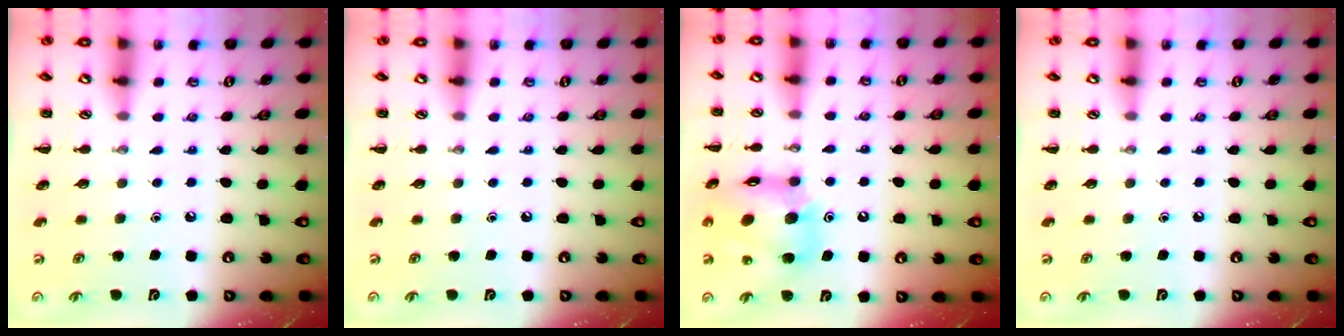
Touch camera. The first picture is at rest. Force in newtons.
{"total": 0.0}
{"total": 15.7, "press": 15.3, "slide": 3.4}
{"total": 0.0}